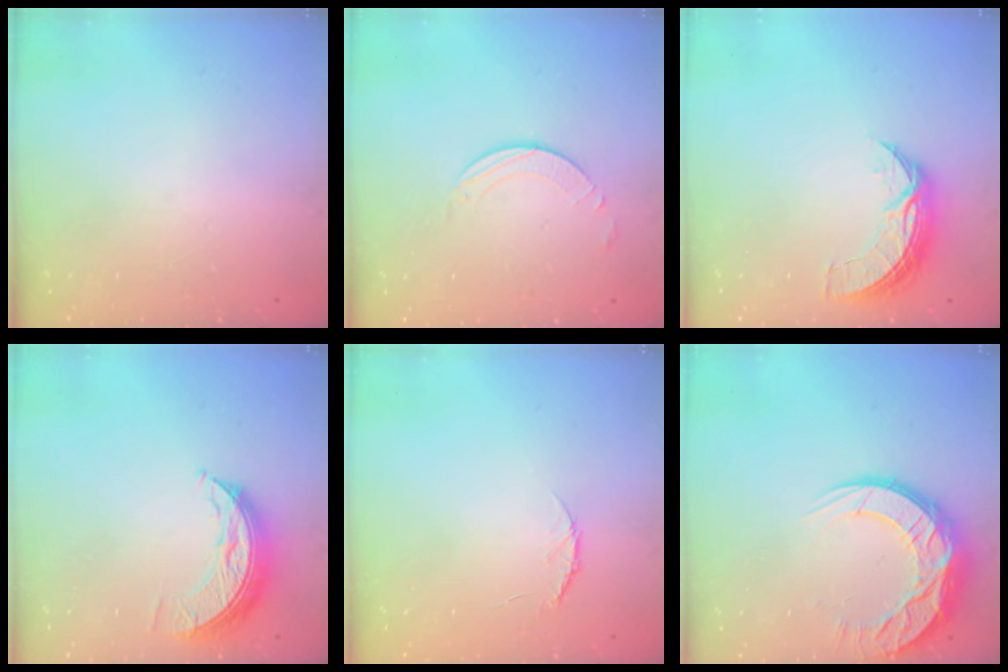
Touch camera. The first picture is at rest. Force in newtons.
{"total": 2.8, "press": 2.8, "slide": 0.2}
{"total": 7.7, "press": 7.7, "slide": 0.7}
{"total": 8.4, "press": 8.4, "slide": 0.2}
{"total": 3.7, "press": 3.6, "slide": 0.4}
{"total": 14.8, "press": 14.8, "slide": 1.0}